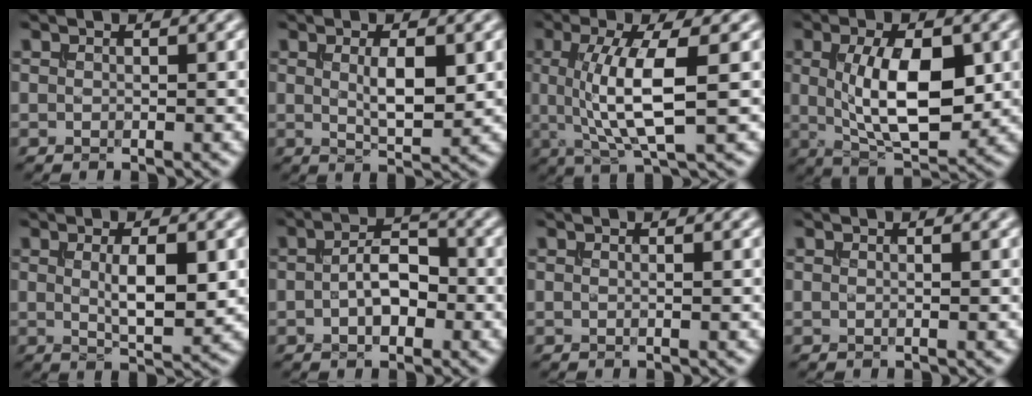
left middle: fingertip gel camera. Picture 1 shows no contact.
{"total": 3.2, "force": [0.5, 1.0, 3.0], "torque": [-0.062, -0.004, 0.014]}
{"total": 6.6, "force": [0.4, 1.5, 6.4], "torque": [-0.124, -0.001, 0.009]}
{"total": 8.2, "force": [0.6, 3.6, 7.4], "torque": [-0.135, -0.007, 0.016]}
{"total": 4.1, "force": [0.3, 1.1, 3.9], "torque": [-0.076, -0.003, 0.011]}
{"total": 3.7, "force": [-0.7, 2.0, 3.0], "torque": [-0.058, 0.005, -0.017]}
{"total": 0.0}
{"total": 0.0}